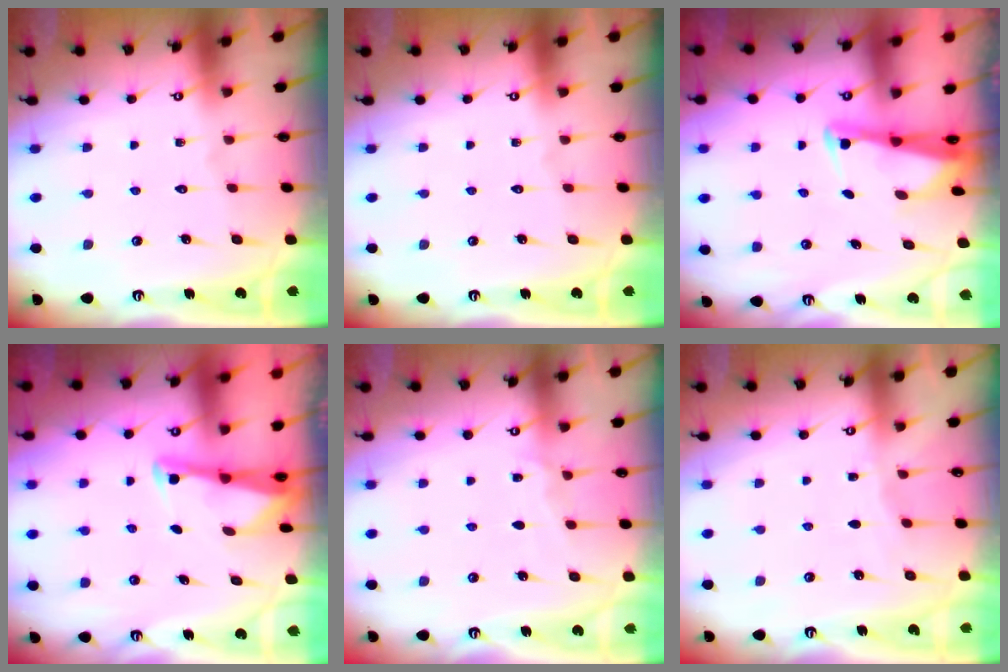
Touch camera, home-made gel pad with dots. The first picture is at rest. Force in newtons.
{"total": 0.0}
{"total": 2.4, "press": 2.4, "slide": 0.5}
{"total": 3.0, "press": 3.0, "slide": 0.2}
{"total": 4.3, "press": 4.3, "slide": 0.3}
{"total": 1.8, "press": 1.8, "slide": 0.3}